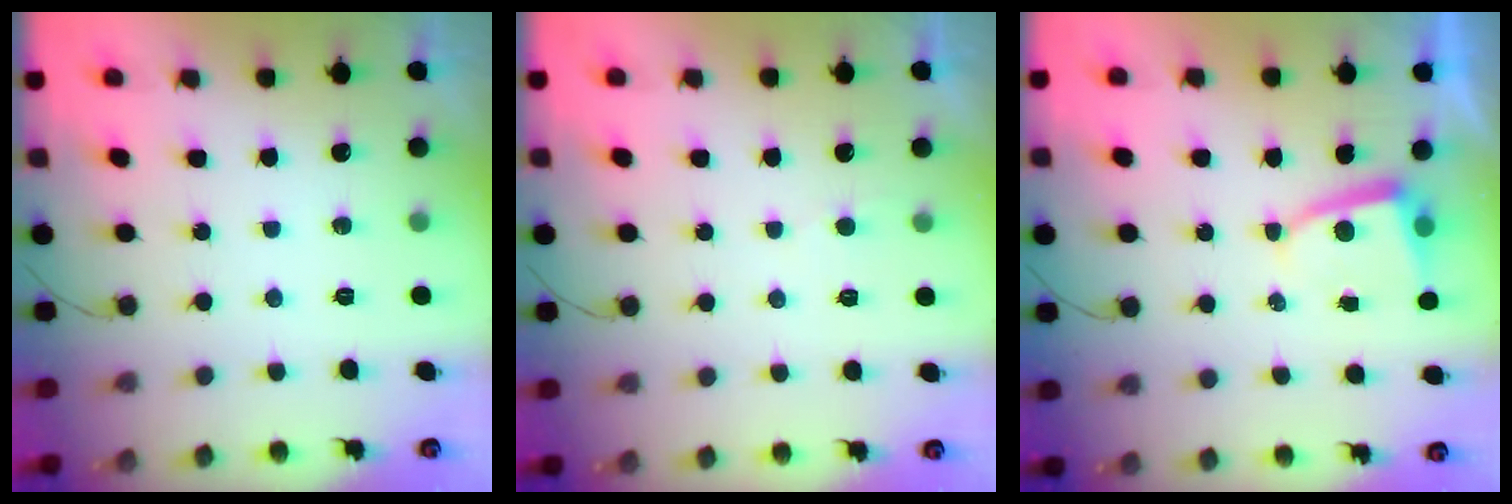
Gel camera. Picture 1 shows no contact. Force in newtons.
{"total": 1.6, "press": 1.6, "slide": 0.2}
{"total": 3.6, "press": 3.6, "slide": 0.4}